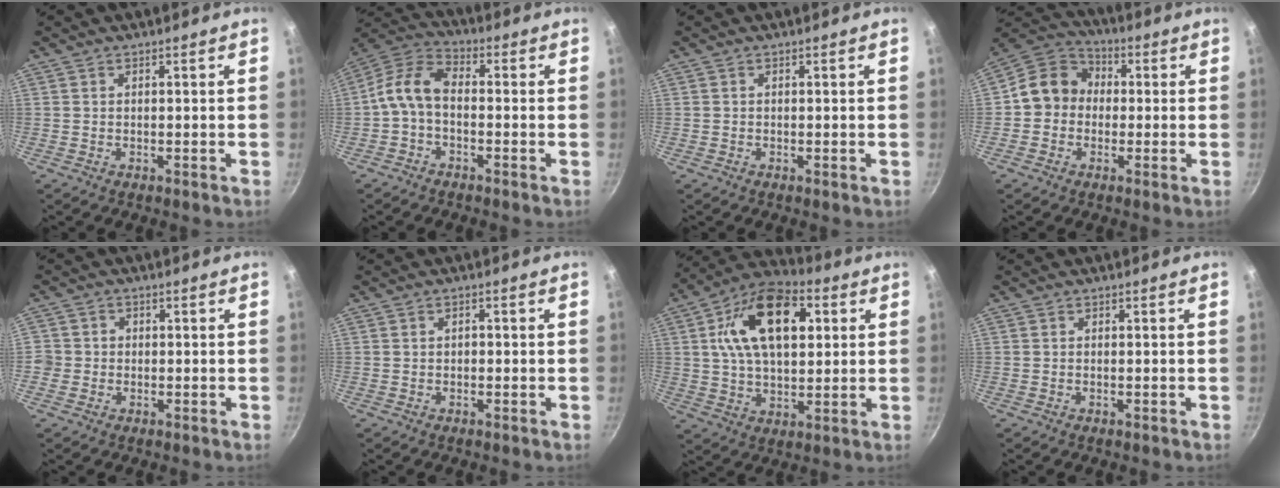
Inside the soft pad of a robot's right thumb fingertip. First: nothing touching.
{"total": 9.0, "force": [-1.1, 5.6, 7.0], "torque": [-0.134, 0.031, -0.037]}
{"total": 0.0}
{"total": 10.4, "force": [-0.4, 9.1, 5.0], "torque": [-0.069, 0.034, -0.023]}
{"total": 3.2, "force": [-0.4, 3.2, 0.4], "torque": [0.018, 0.011, -0.010]}
{"total": 0.8, "force": [-0.1, 0.6, 0.5], "torque": [-0.001, 0.006, -0.003]}
{"total": 18.9, "force": [5.1, 10.7, 14.7], "torque": [-0.228, 0.009, 0.081]}
{"total": 0.0}